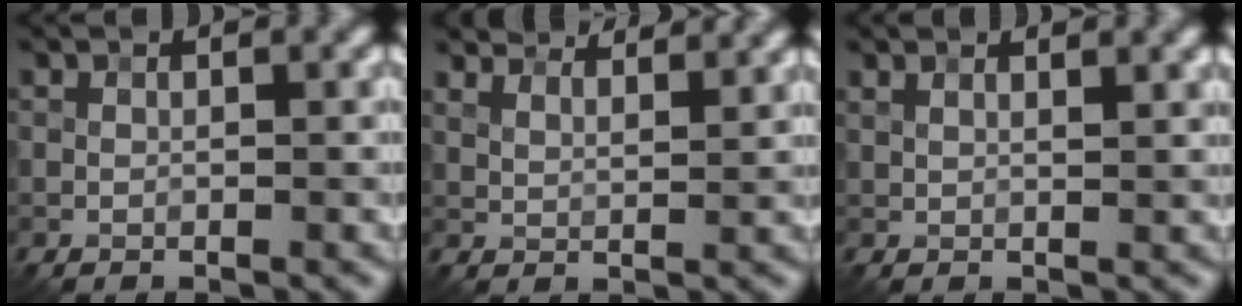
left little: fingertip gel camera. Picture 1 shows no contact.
{"total": 7.8, "force": [6.9, 2.0, 3.0], "torque": [-0.065, 0.005, 0.107]}
{"total": 2.5, "force": [1.9, 0.9, 1.3], "torque": [-0.010, 0.005, 0.016]}